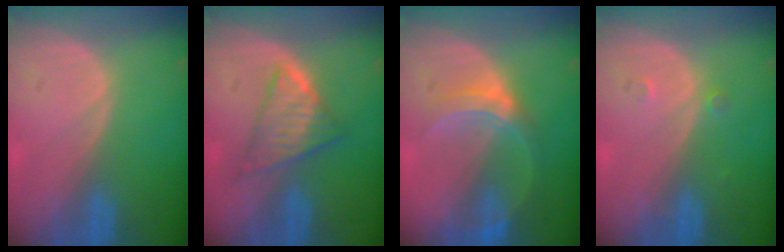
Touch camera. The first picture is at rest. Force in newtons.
{"total": 6.0, "press": 5.7, "slide": 2.1}
{"total": 5.8, "press": 5.7, "slide": 0.5}
{"total": 1.2, "press": 1.0, "slide": 0.7}